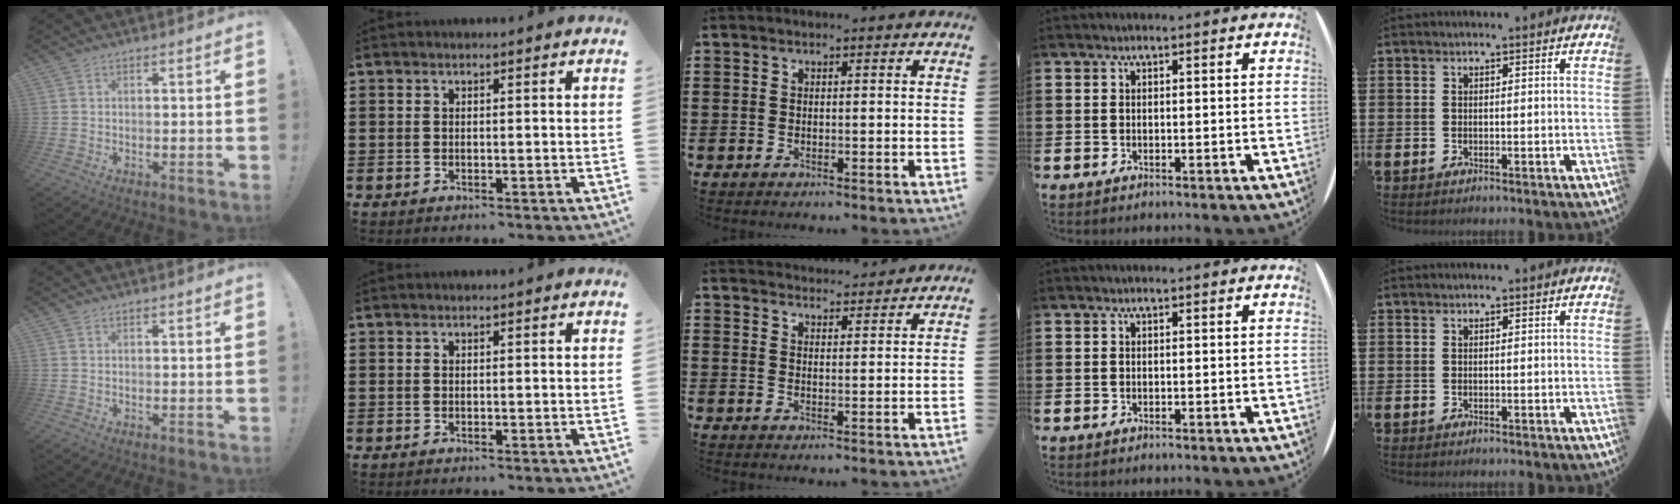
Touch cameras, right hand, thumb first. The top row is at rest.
{"middle": {"total": 3.1, "force": [3.0, -0.1, -0.5], "torque": [0.002, -0.013, 0.056]}}